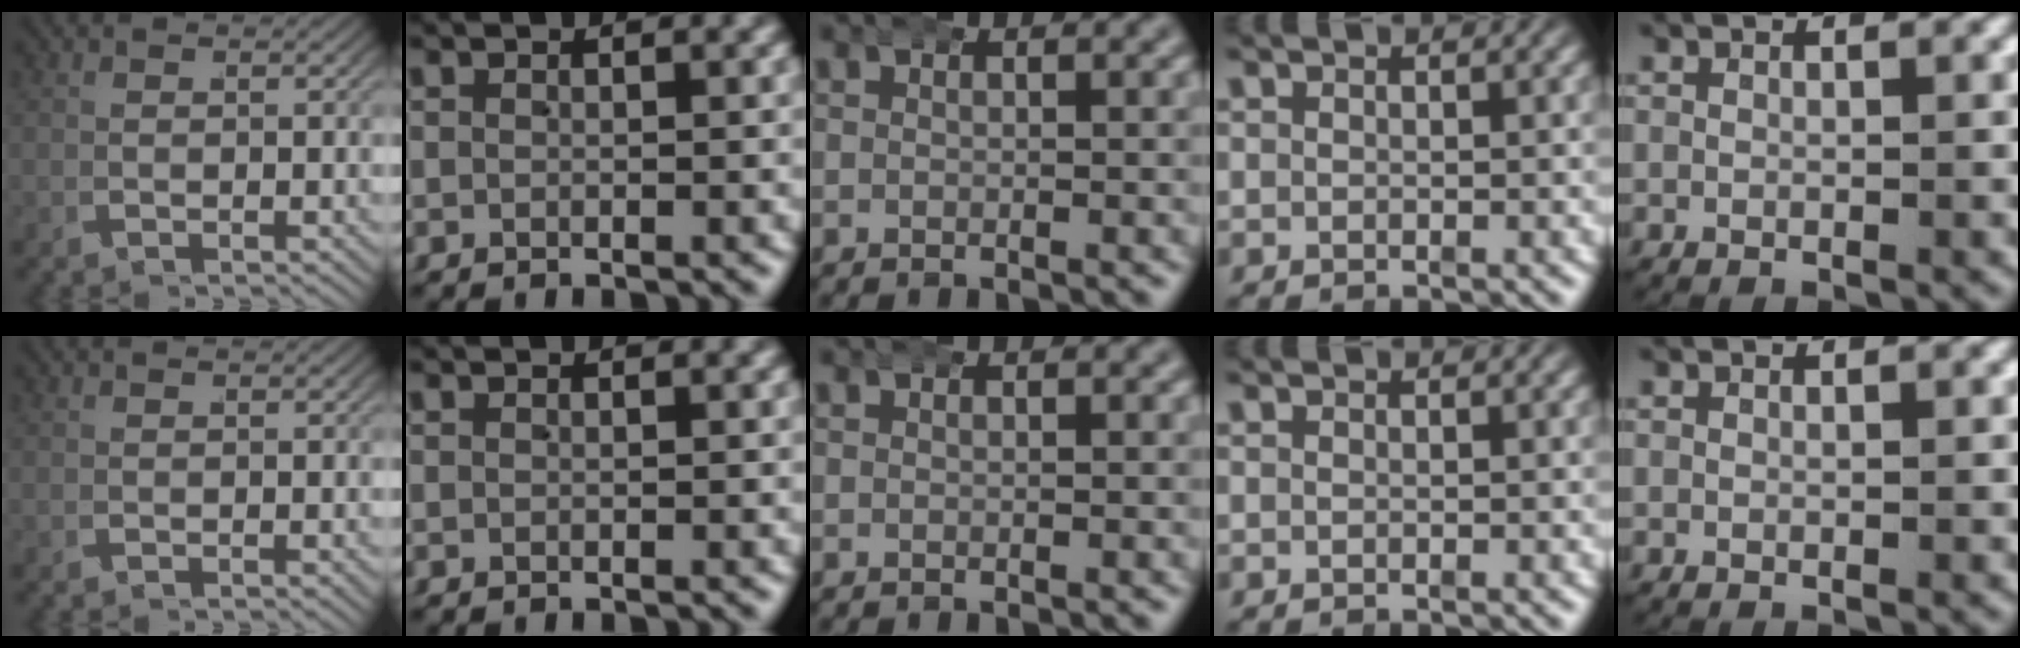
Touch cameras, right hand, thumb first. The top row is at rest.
{}